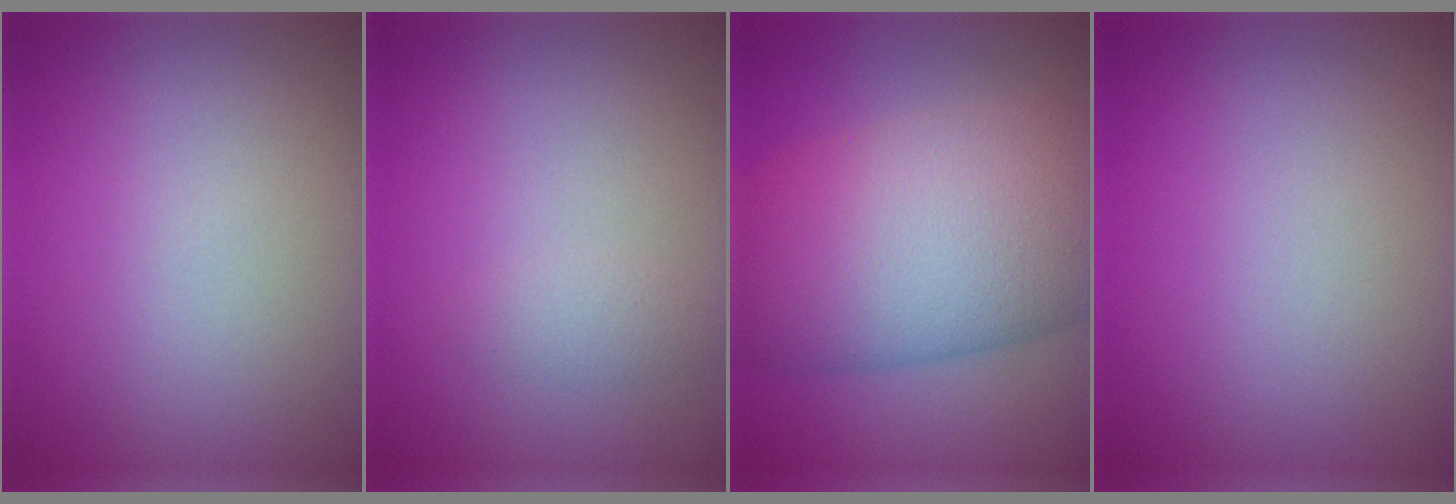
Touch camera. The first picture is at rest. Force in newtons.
{"total": 1.1, "press": 1.1, "slide": 0.1}
{"total": 13.9, "press": 13.9, "slide": 0.7}
{"total": 0.0}